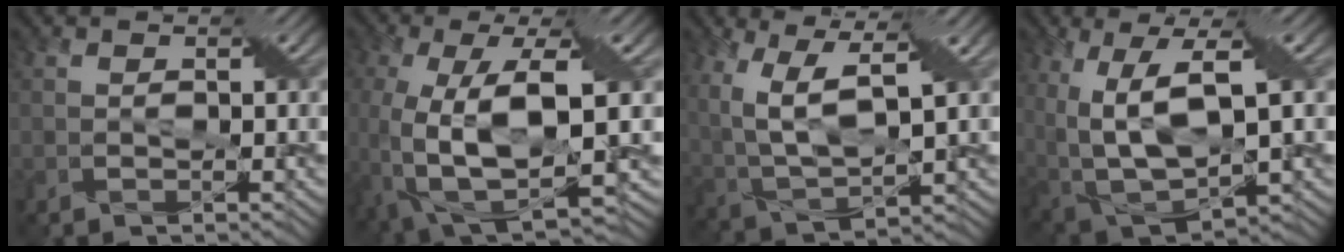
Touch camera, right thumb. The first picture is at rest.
{"total": 14.9, "force": [-2.2, 6.6, 13.1], "torque": [-0.296, -0.028, -0.020]}
{"total": 10.9, "force": [3.3, 5.1, 9.1], "torque": [-0.219, -0.005, 0.070]}
{"total": 13.8, "force": [2.4, 6.4, 11.9], "torque": [-0.263, -0.010, 0.061]}